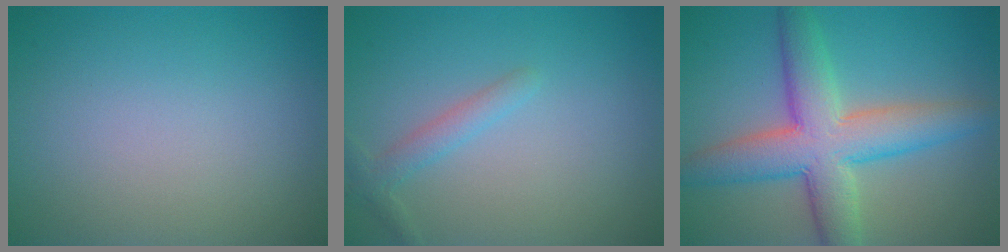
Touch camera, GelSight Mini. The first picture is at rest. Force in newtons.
{"total": 1.7, "press": 1.7, "slide": 0.1}
{"total": 8.1, "press": 8.1, "slide": 0.4}